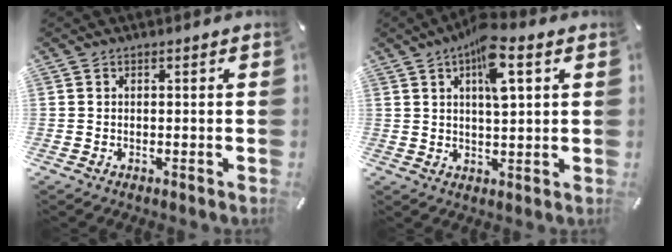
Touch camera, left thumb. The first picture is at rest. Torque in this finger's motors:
{"motor_torque": [2.01, 2.35, 1.38, -1.03, 0.43]}